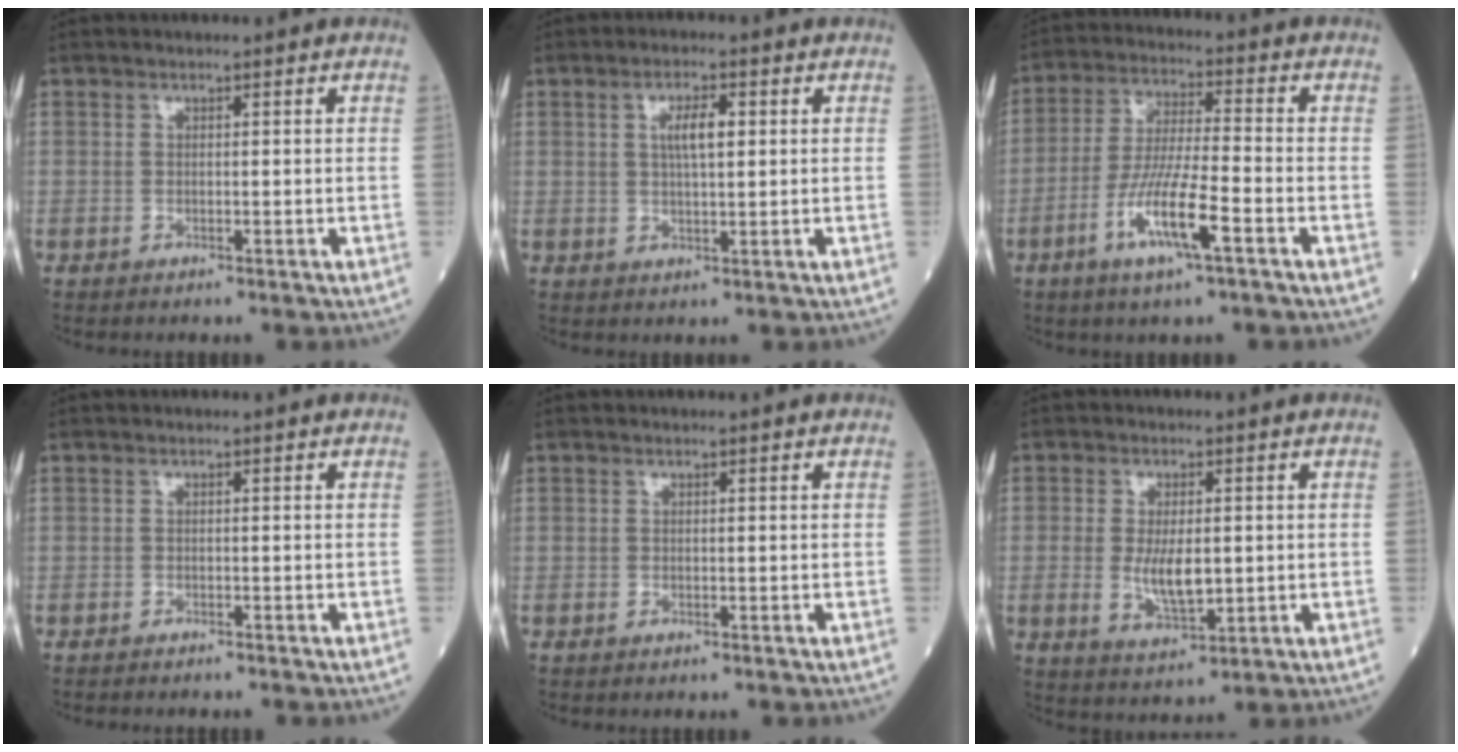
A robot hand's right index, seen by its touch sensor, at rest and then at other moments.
{"total": 4.2, "force": [1.1, 1.0, 3.9], "torque": [-0.071, 0.005, 0.019]}
{"total": 10.3, "force": [-4.4, 0.8, 9.2], "torque": [-0.182, -0.011, -0.084]}
{"total": 2.4, "force": [-2.2, 0.2, 1.0], "torque": [-0.015, -0.003, -0.028]}
{"total": 0.0}
{"total": 6.5, "force": [-0.2, 2.6, 5.9], "torque": [-0.113, -0.013, 0.002]}